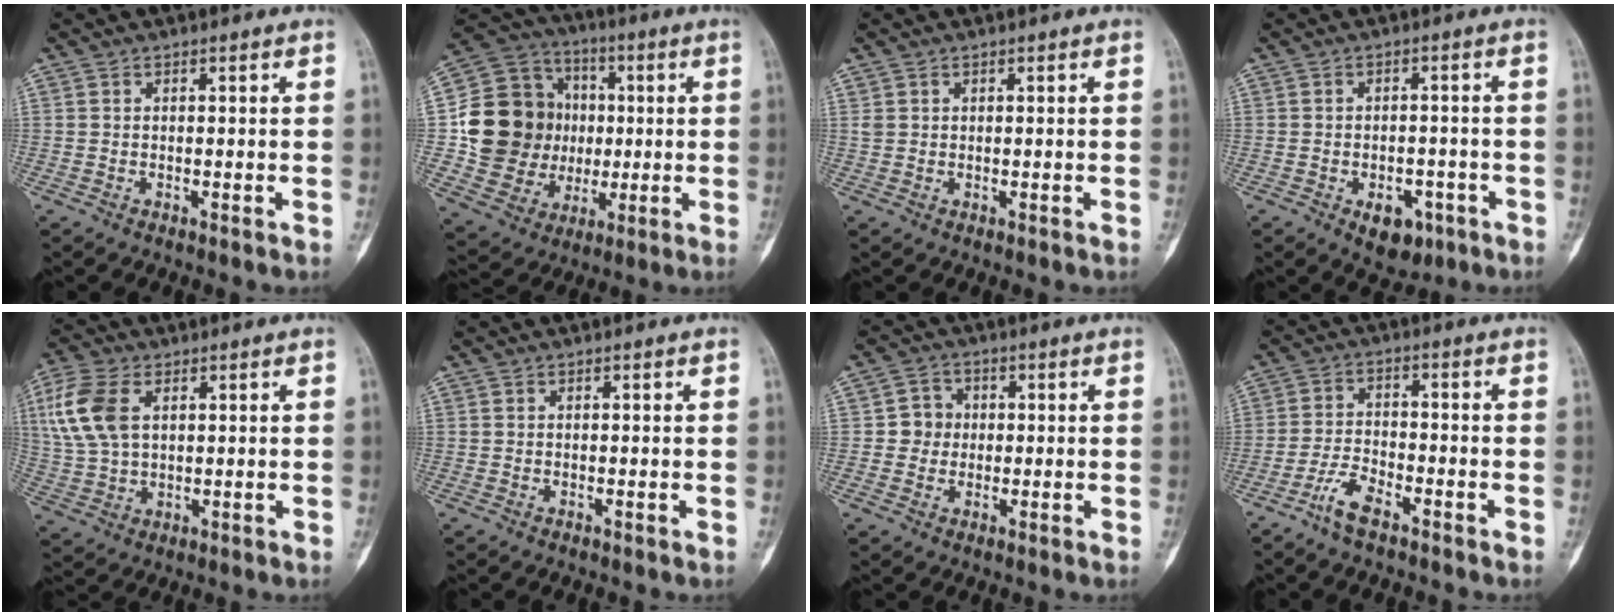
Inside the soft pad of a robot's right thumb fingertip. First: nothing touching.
{"total": 20.0, "force": [0.7, 17.5, 9.5], "torque": [-0.134, 0.028, 0.028]}
{"total": 1.0, "force": [0.5, 0.8, 0.3], "torque": [0.003, 0.001, 0.010]}
{"total": 6.3, "force": [-3.0, 4.1, 3.9], "torque": [-0.028, 0.015, -0.034]}
{"total": 12.5, "force": [3.6, 7.6, 9.3], "torque": [-0.212, 0.006, 0.075]}
{"total": 0.0}
{"total": 4.4, "force": [0.1, 4.2, 1.2], "torque": [0.010, 0.009, -0.004]}
{"total": 5.3, "force": [-3.9, 1.7, 3.1], "torque": [-0.068, 0.020, -0.079]}